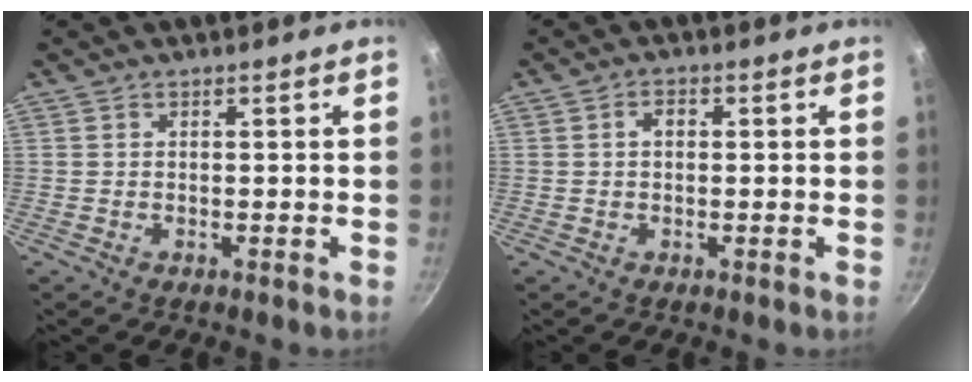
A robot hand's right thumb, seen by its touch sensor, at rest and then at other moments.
{"total": 2.0, "force": [0.2, 1.4, 1.4], "torque": [-0.015, 0.009, 0.000]}